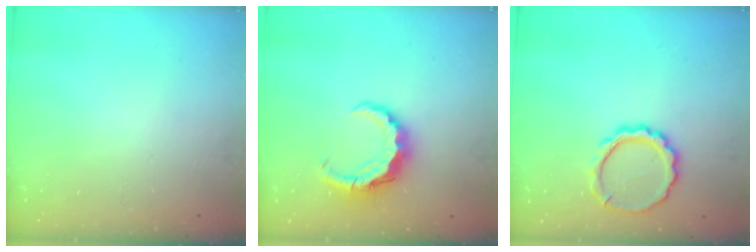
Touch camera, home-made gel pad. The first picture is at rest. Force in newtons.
{"total": 8.0, "press": 7.9, "slide": 1.0}
{"total": 9.8, "press": 9.8, "slide": 1.1}